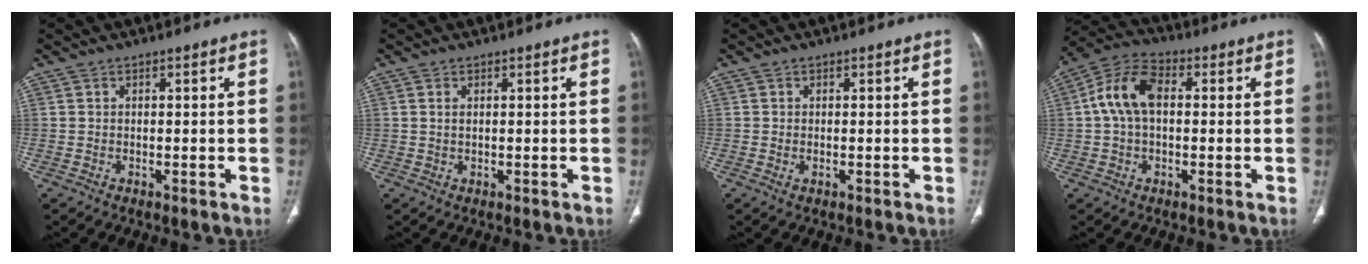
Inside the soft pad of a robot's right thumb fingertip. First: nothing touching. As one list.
[{"total": 0.9, "force": [0.3, 0.4, 0.7], "torque": [-0.021, 0.004, 0.009]}, {"total": 0.7, "force": [-0.2, 0.3, 0.5], "torque": [-0.013, -0.002, -0.001]}, {"total": 9.7, "force": [0.9, 6.0, 7.6], "torque": [-0.152, 0.028, 0.010]}]